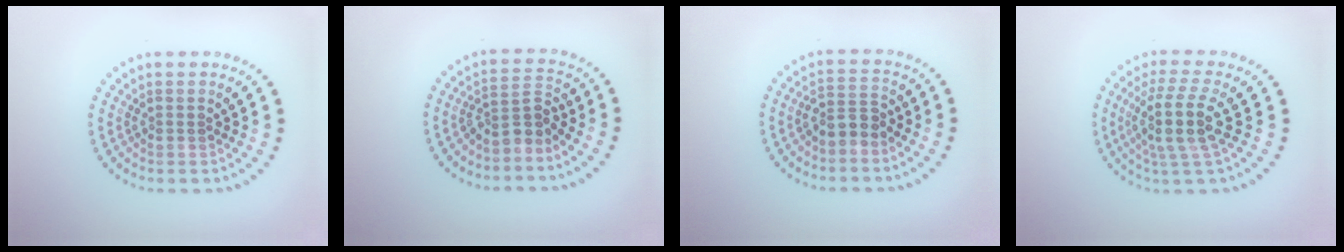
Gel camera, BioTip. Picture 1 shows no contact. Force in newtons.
{"total": 2.7, "press": 2.0, "slide": 1.9}
{"total": 2.5, "press": 2.2, "slide": 1.1}
{"total": 4.5, "press": 3.7, "slide": 2.6}